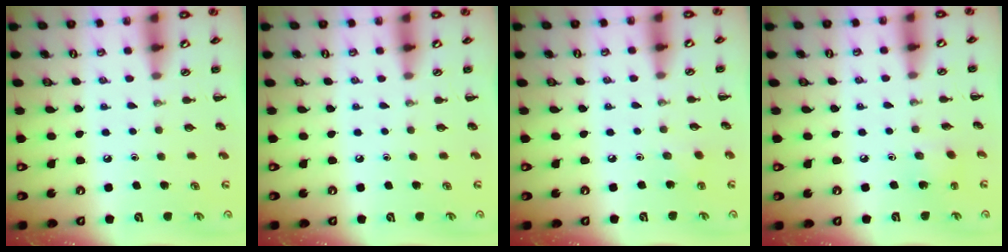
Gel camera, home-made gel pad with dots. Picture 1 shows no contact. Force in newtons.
{"total": 0.0}
{"total": 2.6, "press": 2.5, "slide": 0.9}
{"total": 2.8, "press": 2.7, "slide": 0.8}